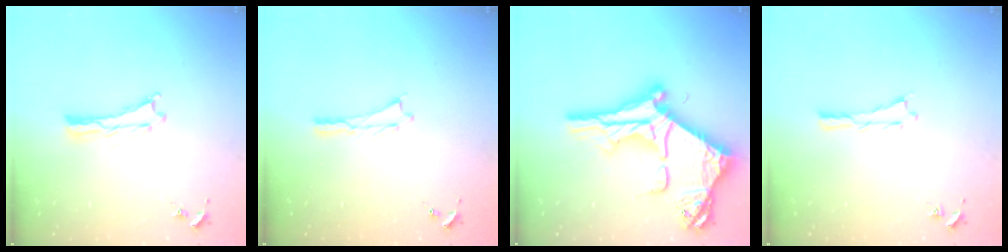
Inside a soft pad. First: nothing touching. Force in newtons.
{"total": 0.0}
{"total": 14.2, "press": 14.1, "slide": 1.3}
{"total": 0.0}